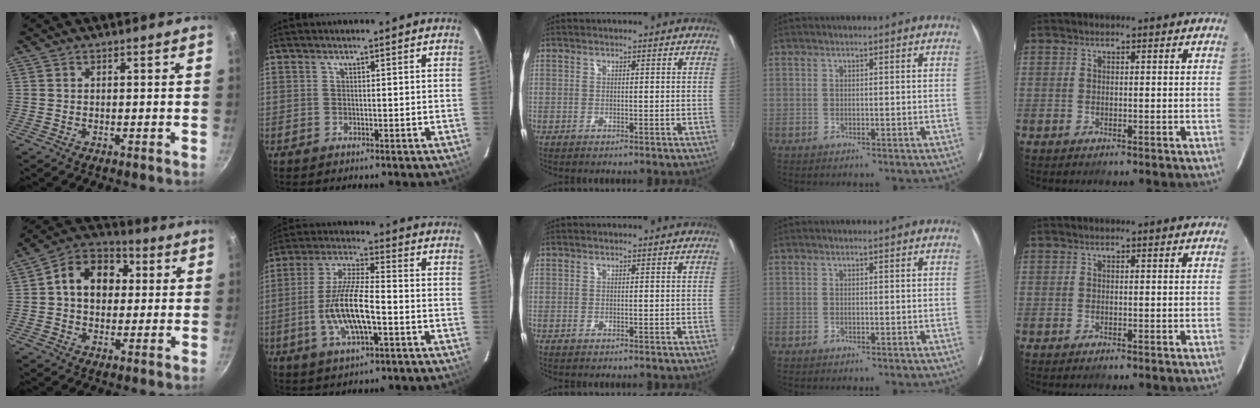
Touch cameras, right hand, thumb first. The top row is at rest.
{"thumb": {"total": 12.7, "force": [2.0, 9.8, 7.9], "torque": [-0.086, 0.022, 0.011]}, "index": {"total": 12.9, "force": [-3.3, 3.4, 12.0], "torque": [-0.244, -0.003, -0.061]}}